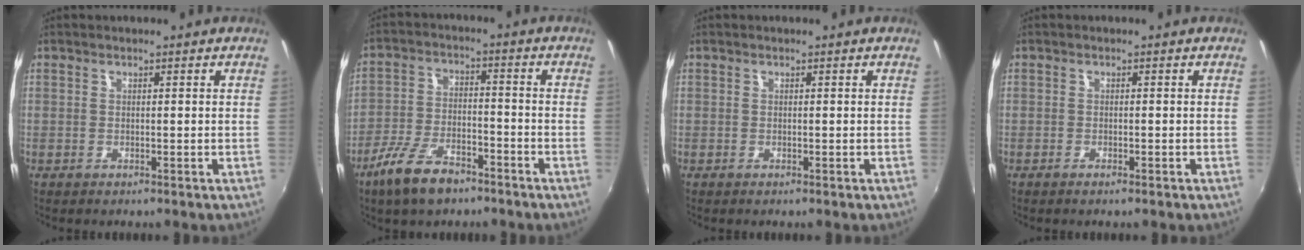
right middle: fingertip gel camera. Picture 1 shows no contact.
{"total": 10.2, "force": [-7.1, 4.0, 6.2], "torque": [-0.137, -0.005, -0.129]}
{"total": 0.0}
{"total": 1.0, "force": [-0.8, 0.0, 0.6], "torque": [-0.012, -0.002, -0.013]}